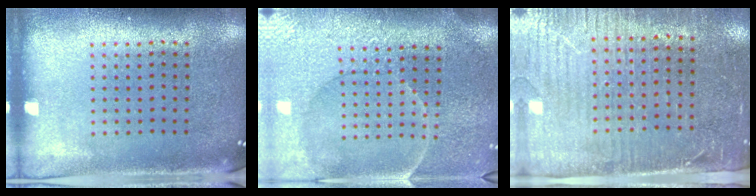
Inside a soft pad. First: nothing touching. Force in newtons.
{"total": 3.9, "press": 3.6, "slide": 1.4}
{"total": 3.6, "press": 3.2, "slide": 1.7}